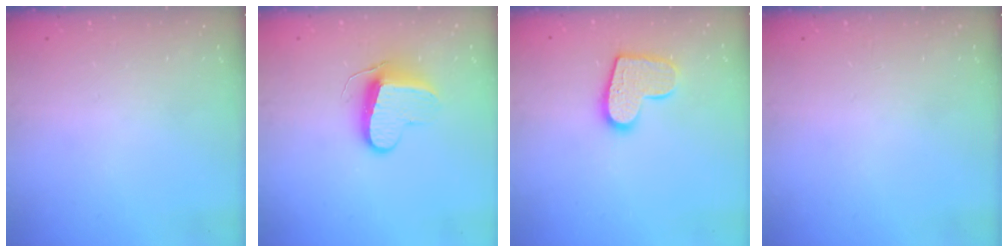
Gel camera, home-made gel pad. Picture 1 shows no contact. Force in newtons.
{"total": 9.6, "press": 9.6, "slide": 0.2}
{"total": 12.7, "press": 12.6, "slide": 0.8}
{"total": 0.0}